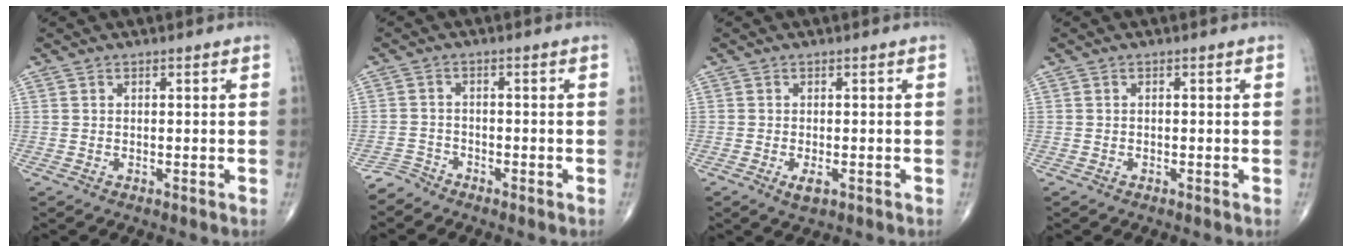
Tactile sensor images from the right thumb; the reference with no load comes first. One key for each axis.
{"total": 2.6, "fx": -2.5, "fy": 0.6, "fz": -0.6, "tx": 0.016, "ty": -0.004, "tz": -0.055}
{"total": 2.3, "fx": -1.0, "fy": 1.0, "fz": 1.8, "tx": -0.031, "ty": -0.002, "tz": -0.016}
{"total": 0.0}